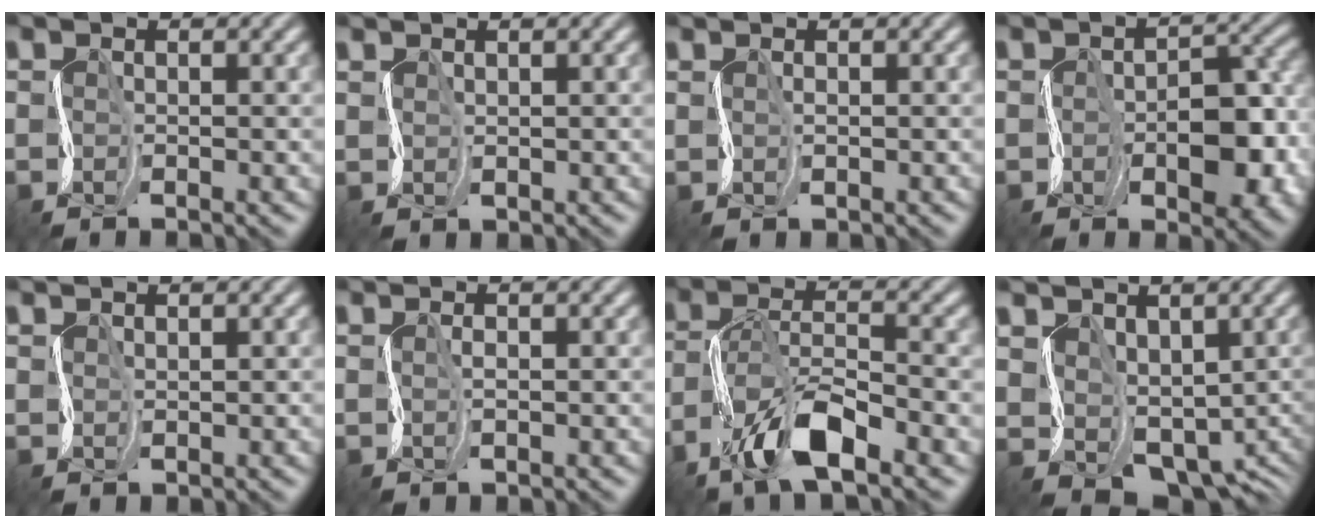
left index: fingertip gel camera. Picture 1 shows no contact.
{"total": 1.0, "force": [0.9, 0.1, -0.5], "torque": [0.007, 0.002, 0.019]}
{"total": 0.6, "force": [0.5, -0.1, -0.3], "torque": [0.004, 0.003, 0.011]}
{"total": 7.5, "force": [-1.9, 3.9, 6.1], "torque": [-0.083, 0.006, -0.029]}
{"total": 1.2, "force": [1.0, 0.1, -0.6], "torque": [0.008, 0.004, 0.022]}
{"total": 0.7, "force": [0.7, -0.1, -0.1], "torque": [0.000, 0.004, 0.014]}
{"total": 7.4, "force": [-4.3, 2.6, 5.4], "torque": [-0.099, 0.010, -0.082]}
{"total": 5.8, "force": [1.3, 4.4, 3.6], "torque": [-0.062, -0.021, 0.035]}